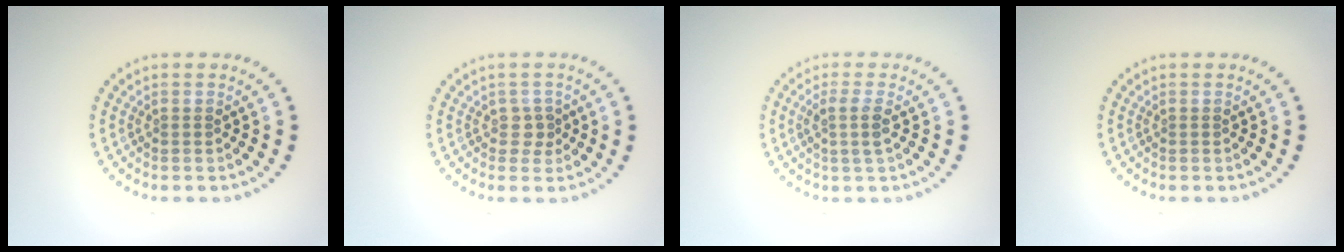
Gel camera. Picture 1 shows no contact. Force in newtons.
{"total": 1.3, "press": 1.1, "slide": 0.7}
{"total": 1.9, "press": 1.5, "slide": 1.0}
{"total": 0.0}